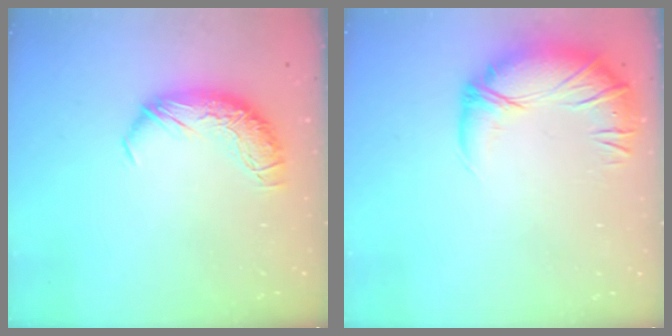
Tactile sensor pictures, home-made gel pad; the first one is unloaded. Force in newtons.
{"total": 2.8, "press": 1.3, "slide": 2.5}